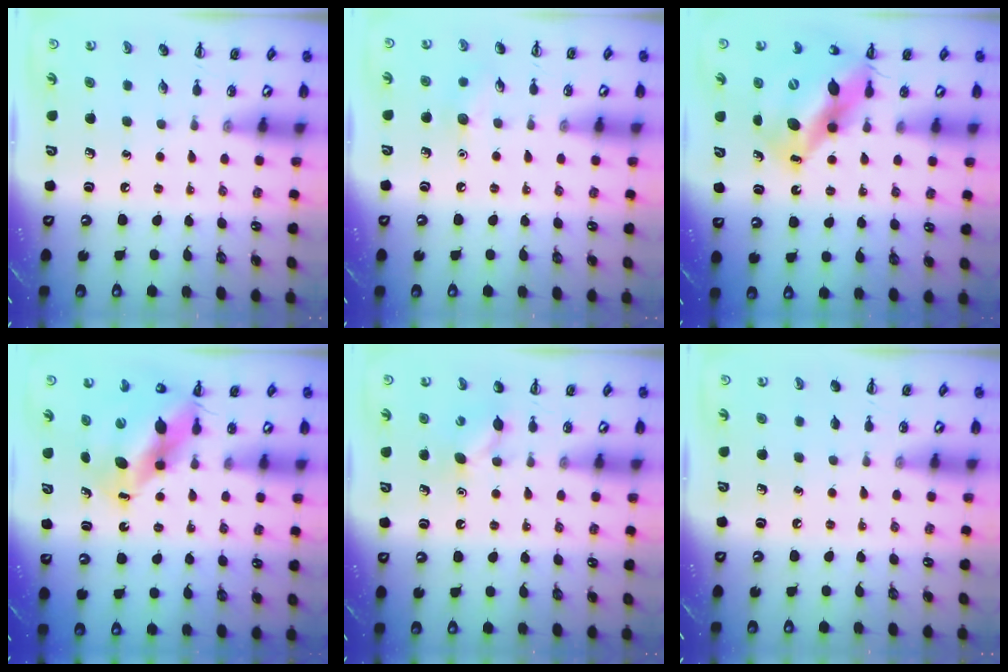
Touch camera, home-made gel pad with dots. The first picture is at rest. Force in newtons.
{"total": 6.7, "press": 6.4, "slide": 1.9}
{"total": 14.0, "press": 13.5, "slide": 3.5}
{"total": 9.9, "press": 9.5, "slide": 2.6}
{"total": 6.3, "press": 6.1, "slide": 1.8}
{"total": 0.0}